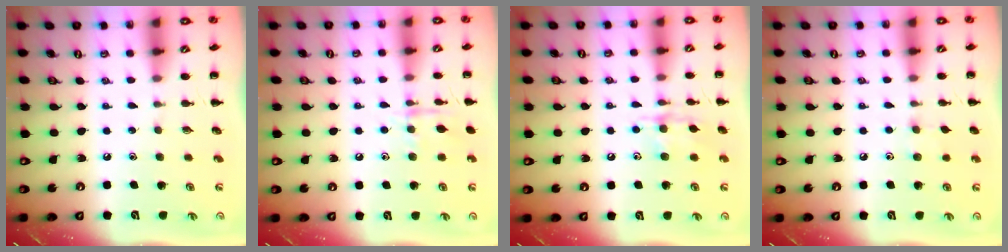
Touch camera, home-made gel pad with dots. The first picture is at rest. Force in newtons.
{"total": 8.0, "press": 7.9, "slide": 0.6}
{"total": 9.6, "press": 9.6, "slide": 0.5}
{"total": 5.2, "press": 4.9, "slide": 1.8}